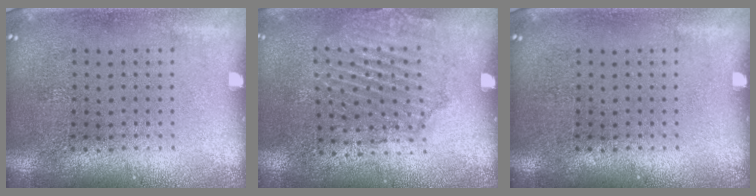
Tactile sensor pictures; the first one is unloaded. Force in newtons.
{"total": 1.5, "press": 1.5, "slide": 0.4}
{"total": 0.0}